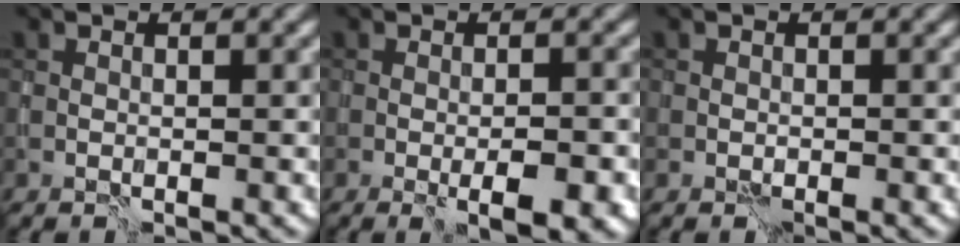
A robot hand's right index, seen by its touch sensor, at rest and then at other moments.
{"total": 3.2, "force": [-1.3, 0.7, 2.8], "torque": [-0.044, -0.012, -0.016]}
{"total": 0.6, "force": [0.0, 0.6, 0.2], "torque": [-0.003, 0.001, 0.000]}